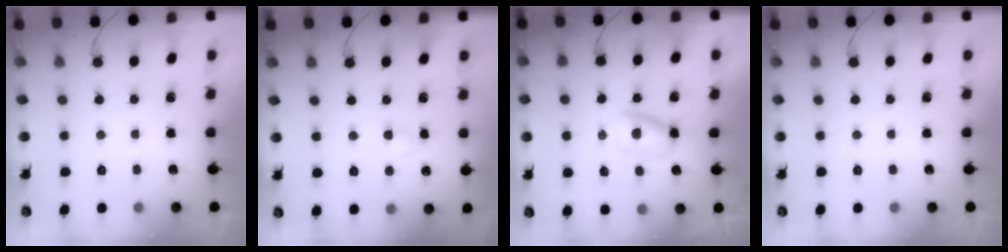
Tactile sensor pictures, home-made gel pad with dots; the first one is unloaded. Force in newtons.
{"total": 1.9, "press": 1.7, "slide": 0.9}
{"total": 3.9, "press": 3.8, "slide": 0.6}
{"total": 0.0}